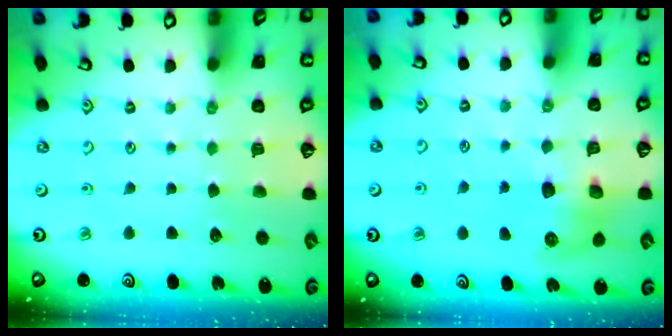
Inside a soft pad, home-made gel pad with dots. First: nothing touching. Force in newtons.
{"total": 7.5, "press": 7.4, "slide": 0.9}